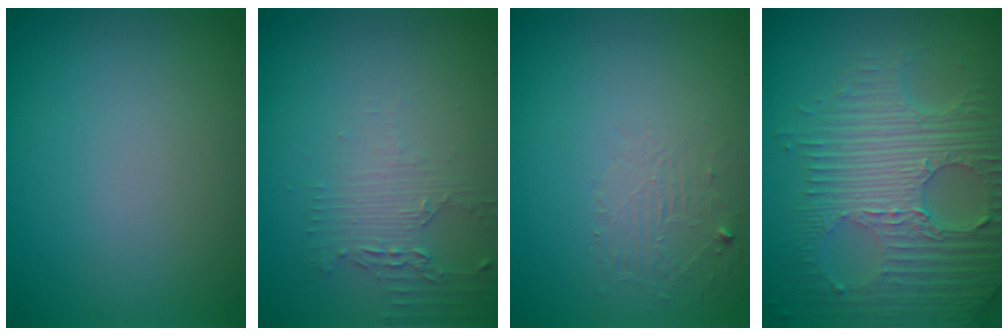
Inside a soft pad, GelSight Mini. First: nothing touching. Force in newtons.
{"total": 2.1, "press": 1.6, "slide": 1.4}
{"total": 1.4, "press": 0.1, "slide": 1.4}
{"total": 8.0, "press": 5.6, "slide": 5.8}